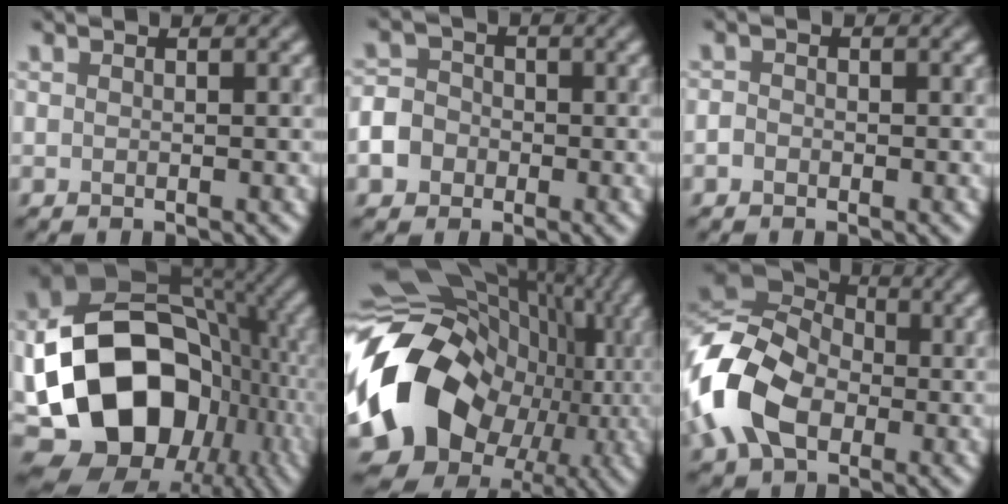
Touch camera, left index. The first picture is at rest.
{"total": 4.9, "force": [-2.2, 4.1, 1.6], "torque": [-0.020, -0.008, -0.051]}
{"total": 0.8, "force": [-0.4, 0.6, 0.3], "torque": [-0.007, -0.002, -0.011]}
{"total": 18.6, "force": [-3.9, 13.5, 12.2], "torque": [-0.222, -0.004, -0.059]}
{"total": 19.4, "force": [-2.6, 15.2, 11.8], "torque": [-0.240, -0.026, -0.033]}
{"total": 11.8, "force": [-2.6, 8.5, 7.7], "torque": [-0.190, -0.007, -0.065]}